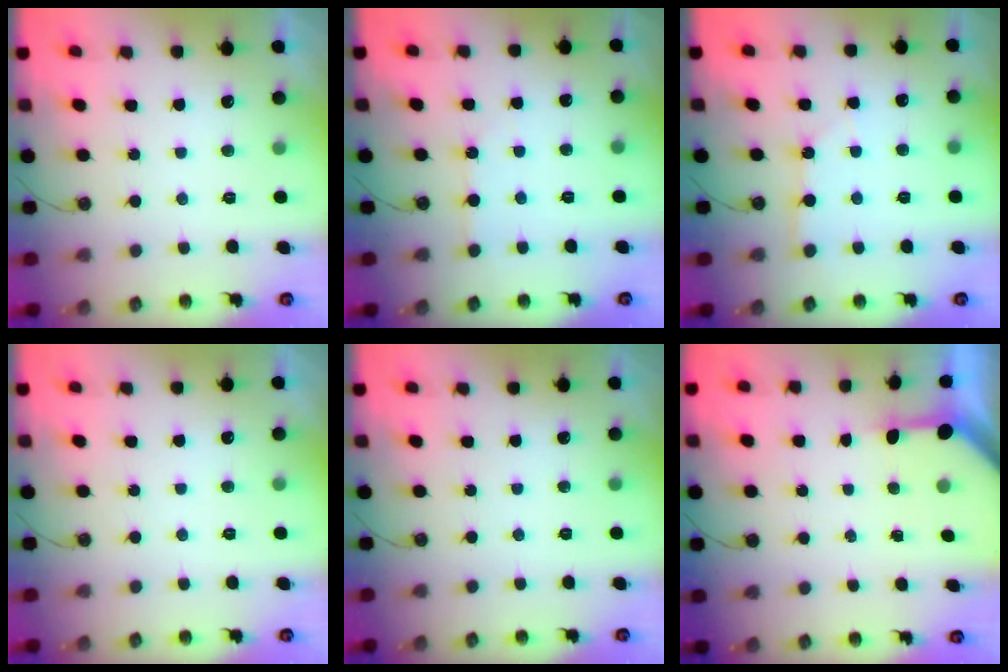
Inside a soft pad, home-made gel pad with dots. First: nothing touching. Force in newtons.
{"total": 2.7, "press": 2.7, "slide": 0.5}
{"total": 2.0, "press": 2.0, "slide": 0.3}
{"total": 0.0}
{"total": 0.0}
{"total": 3.3, "press": 3.3, "slide": 0.4}